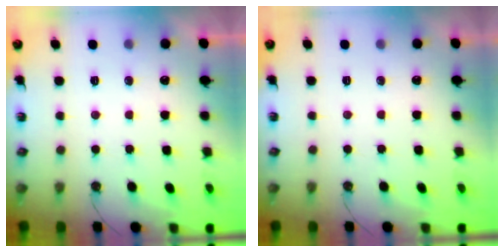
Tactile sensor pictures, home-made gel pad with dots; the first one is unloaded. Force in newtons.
{"total": 0.0}